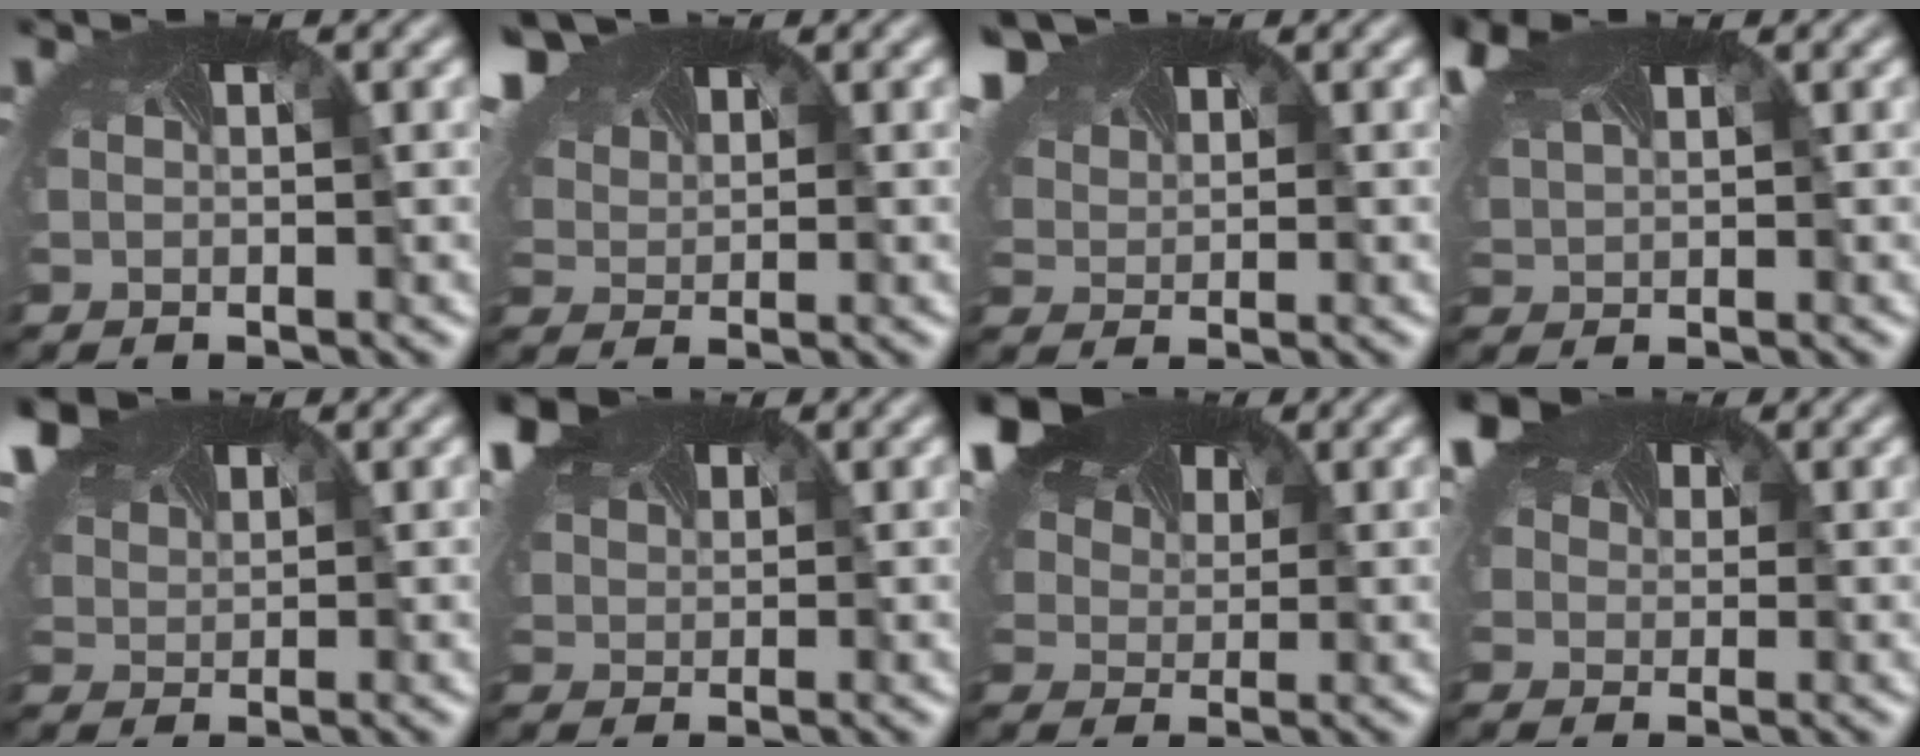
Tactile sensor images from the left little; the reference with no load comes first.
{"total": 5.6, "force": [4.3, 2.7, 2.4], "torque": [-0.093, 0.005, 0.087]}
{"total": 4.9, "force": [3.8, 2.4, 2.0], "torque": [-0.083, 0.001, 0.080]}
{"total": 4.6, "force": [2.9, 2.1, 2.9], "torque": [-0.101, 0.003, 0.061]}
{"total": 5.2, "force": [4.1, 2.4, 2.2], "torque": [-0.084, 0.004, 0.081]}
{"total": 4.7, "force": [3.5, 2.5, 1.9], "torque": [-0.075, 0.002, 0.069]}
{"total": 9.9, "force": [5.9, 5.9, 5.3], "torque": [-0.134, 0.024, 0.104]}
{"total": 5.7, "force": [3.8, 3.5, 2.4], "torque": [-0.080, 0.010, 0.059]}